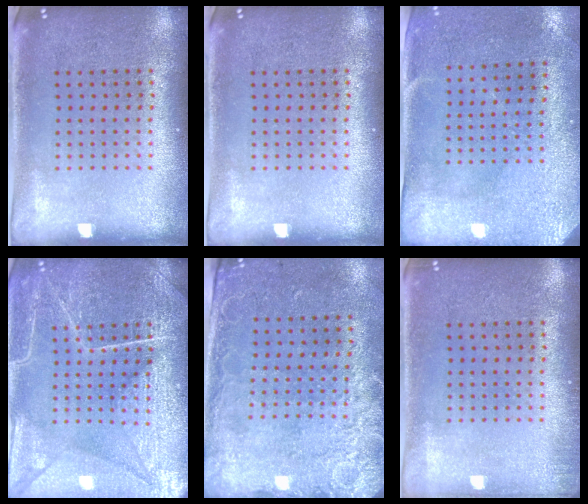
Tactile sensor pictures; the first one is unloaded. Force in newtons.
{"total": 0.0}
{"total": 3.0, "press": 2.4, "slide": 1.8}
{"total": 6.9, "press": 6.8, "slide": 0.9}
{"total": 2.5, "press": 1.9, "slide": 1.6}
{"total": 0.9, "press": 0.9, "slide": 0.2}